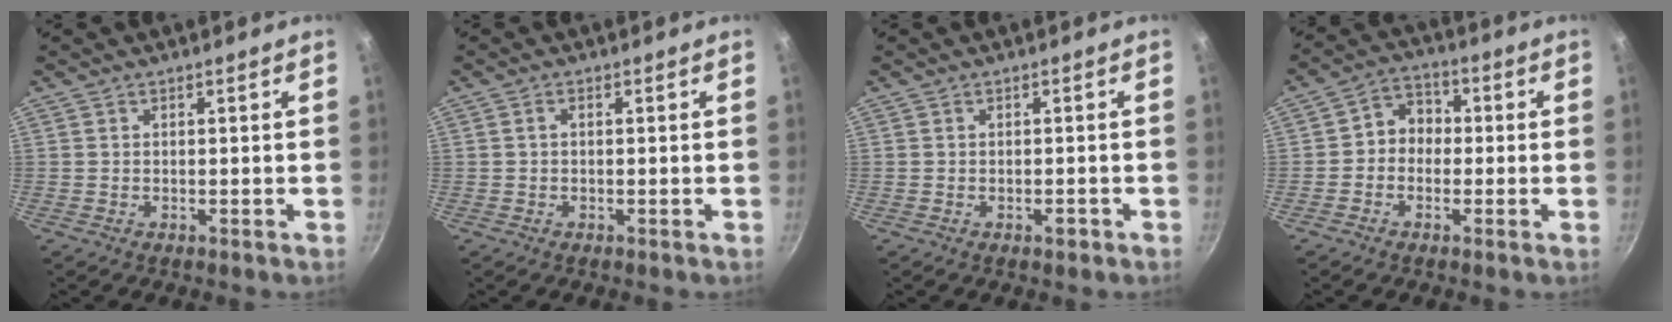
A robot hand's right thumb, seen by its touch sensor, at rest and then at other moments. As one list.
[{"total": 1.0, "force": [0.0, 0.6, 0.8], "torque": [-0.015, 0.006, 0.001]}, {"total": 1.3, "force": [-0.7, 0.7, 0.9], "torque": [-0.012, 0.006, -0.009]}, {"total": 5.7, "force": [-0.6, 4.9, 2.9], "torque": [-0.015, 0.020, -0.027]}]